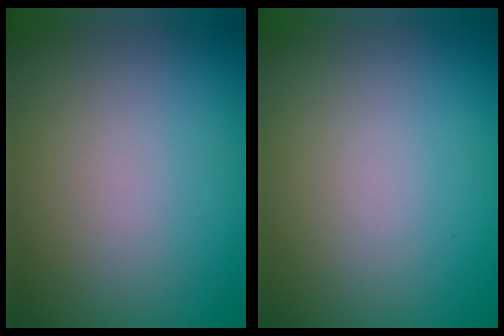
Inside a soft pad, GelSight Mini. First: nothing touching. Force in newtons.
{"total": 0.0}